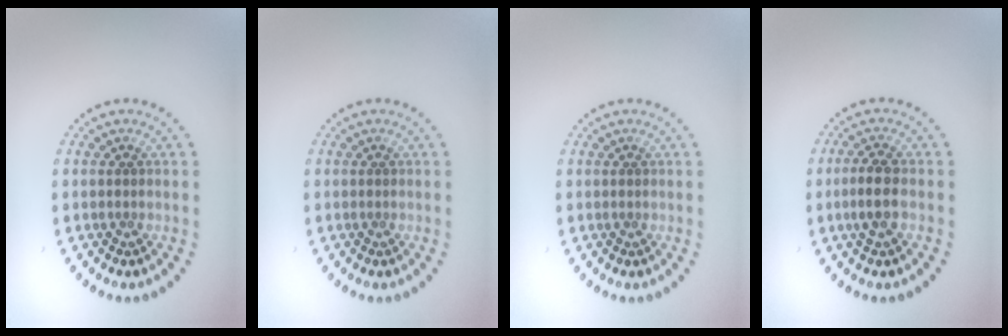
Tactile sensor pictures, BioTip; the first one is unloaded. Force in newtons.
{"total": 0.0}
{"total": 0.0}
{"total": 2.6, "press": 2.5, "slide": 0.7}